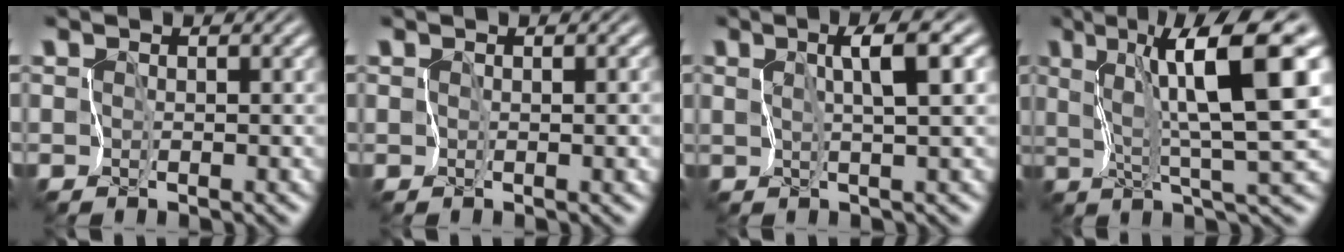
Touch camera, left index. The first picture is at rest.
{"total": 1.7, "force": [-0.5, 0.7, 1.4], "torque": [-0.010, -0.003, -0.001]}
{"total": 3.4, "force": [0.9, 0.3, 3.3], "torque": [-0.055, 0.002, 0.015]}
{"total": 9.7, "force": [3.5, 1.6, 8.9], "torque": [-0.138, 0.003, 0.061]}